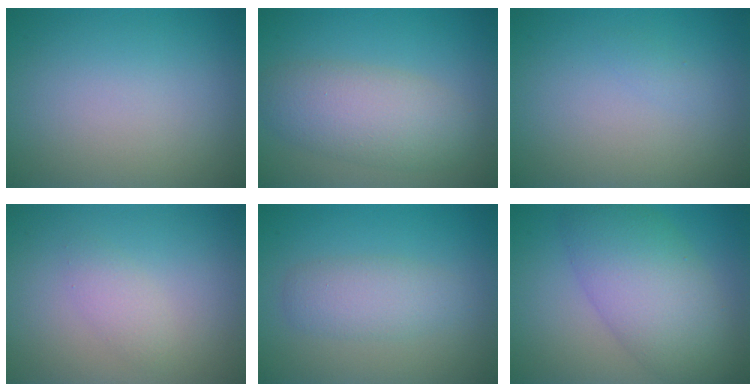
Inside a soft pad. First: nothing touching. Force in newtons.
{"total": 5.2, "press": 5.2, "slide": 0.1}
{"total": 0.5, "press": 0.5, "slide": 0.0}
{"total": 1.6, "press": 1.6, "slide": 0.1}
{"total": 2.8, "press": 2.8, "slide": 0.1}
{"total": 7.6, "press": 7.6, "slide": 0.1}